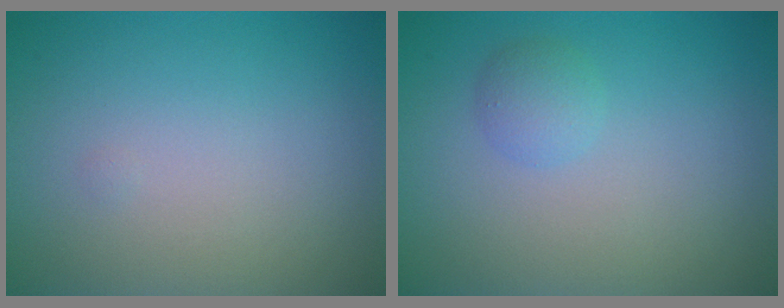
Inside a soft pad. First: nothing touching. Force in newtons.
{"total": 1.5, "press": 1.5, "slide": 0.1}